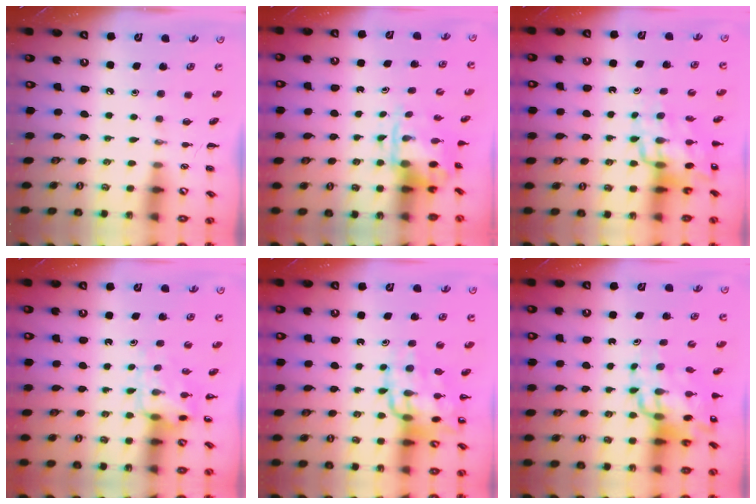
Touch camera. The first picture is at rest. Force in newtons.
{"total": 3.6, "press": 3.5, "slide": 0.8}
{"total": 13.5, "press": 12.9, "slide": 4.0}
{"total": 5.2, "press": 5.2, "slide": 0.8}
{"total": 14.7, "press": 14.3, "slide": 3.5}
{"total": 14.2, "press": 13.6, "slide": 4.1}